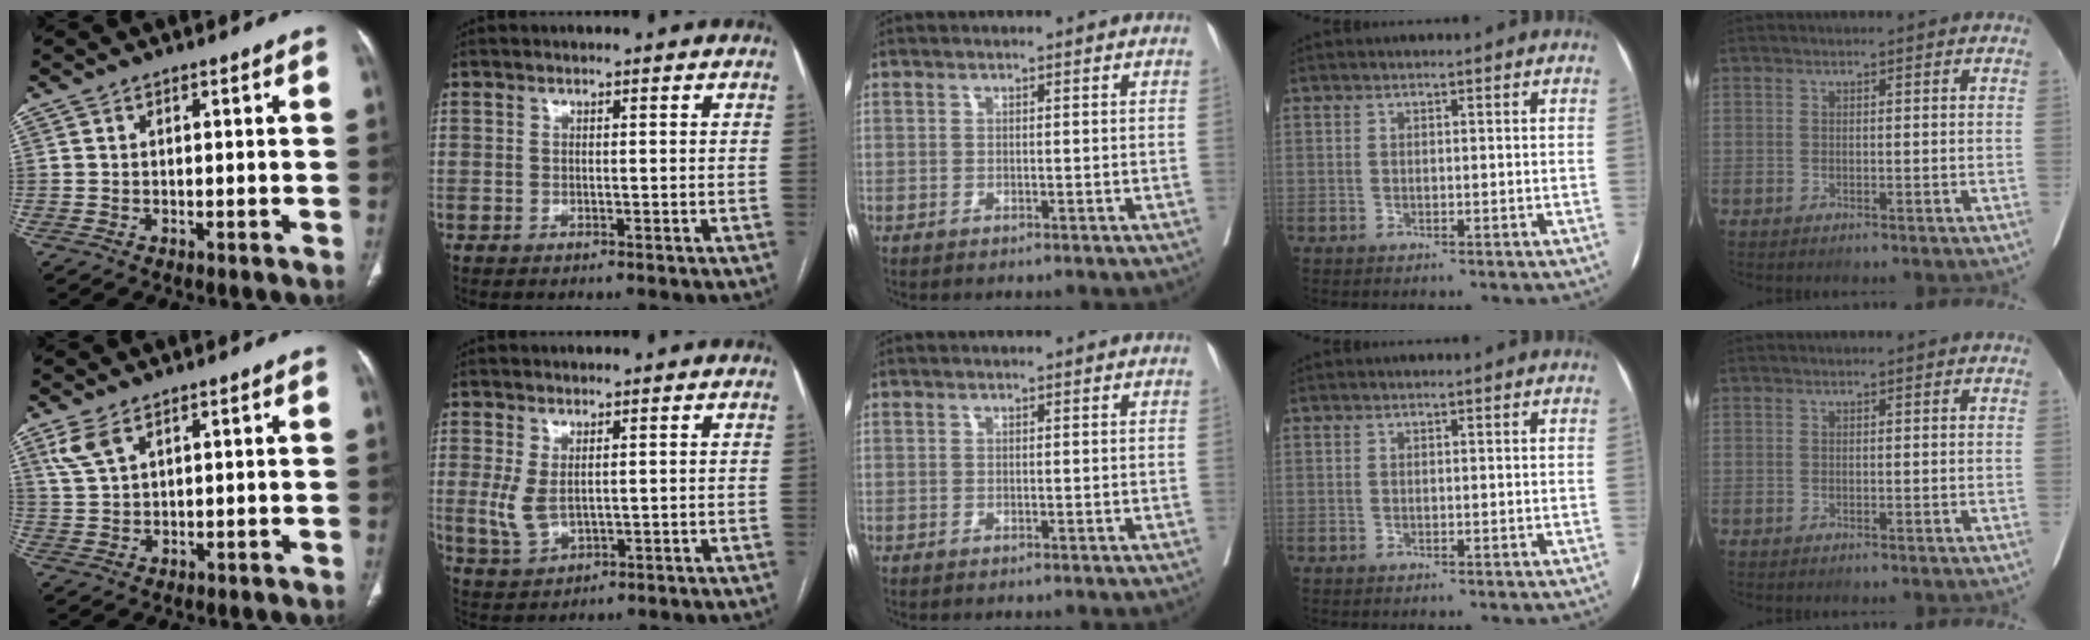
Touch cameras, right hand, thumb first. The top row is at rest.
{"thumb": {"total": 4.2, "force": [2.6, 1.9, 2.8], "torque": [-0.064, -0.001, 0.064]}, "index": {"total": 4.4, "force": [0.5, 2.2, 3.7], "torque": [-0.088, -0.002, 0.021]}}